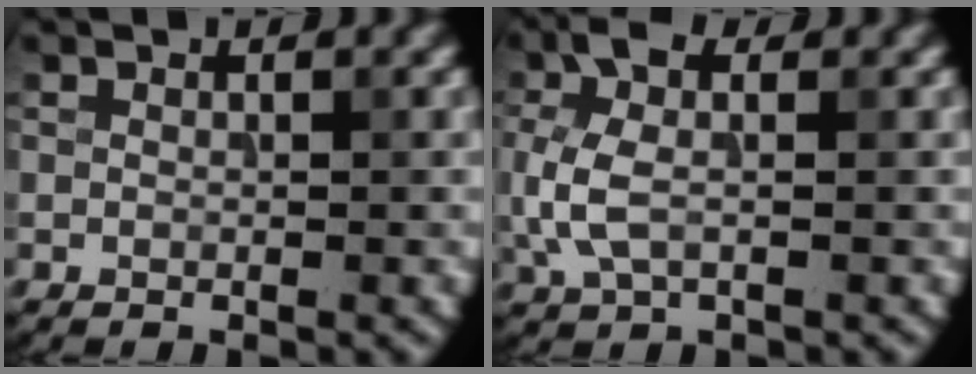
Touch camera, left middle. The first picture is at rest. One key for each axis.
{"total": 4.6, "fx": 0.1, "fy": 2.5, "fz": 3.9, "tx": -0.105, "ty": 0.008, "tz": -0.006}